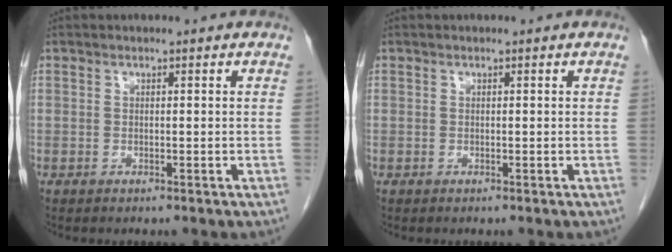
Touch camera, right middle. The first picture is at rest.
{"total": 0.0}